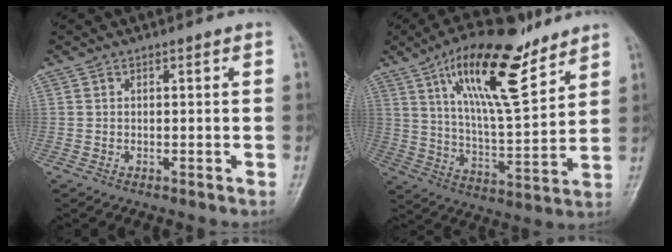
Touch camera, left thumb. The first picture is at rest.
{"total": 19.0, "force": [11.4, 6.0, 13.9], "torque": [-0.212, -0.053, 0.205]}